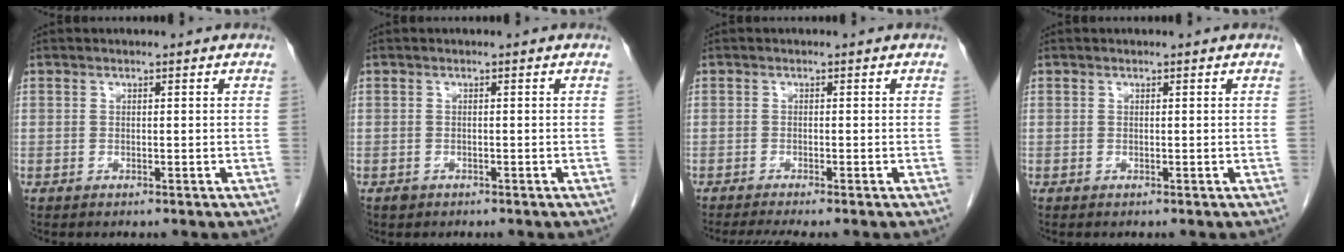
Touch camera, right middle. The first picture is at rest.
{"total": 0.8, "force": [-0.5, 0.6, 0.1], "torque": [-0.007, 0.001, -0.007]}
{"total": 4.1, "force": [-3.4, -0.1, 2.2], "torque": [-0.030, -0.009, -0.054]}
{"total": 0.0}